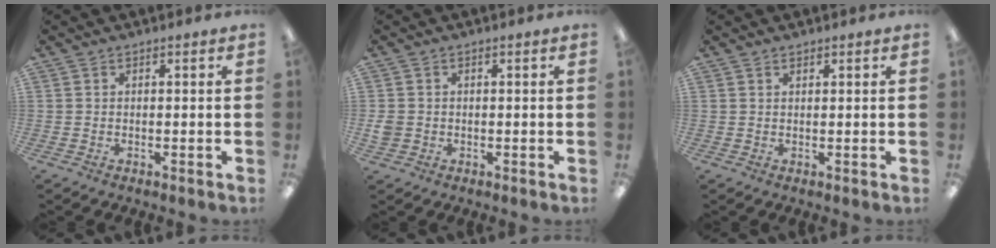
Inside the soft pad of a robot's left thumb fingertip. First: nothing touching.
{"total": 2.4, "force": [-0.2, 2.2, 0.9], "torque": [-0.014, 0.005, -0.003]}
{"total": 0.9, "force": [0.8, 0.4, 0.3], "torque": [-0.006, 0.000, 0.014]}